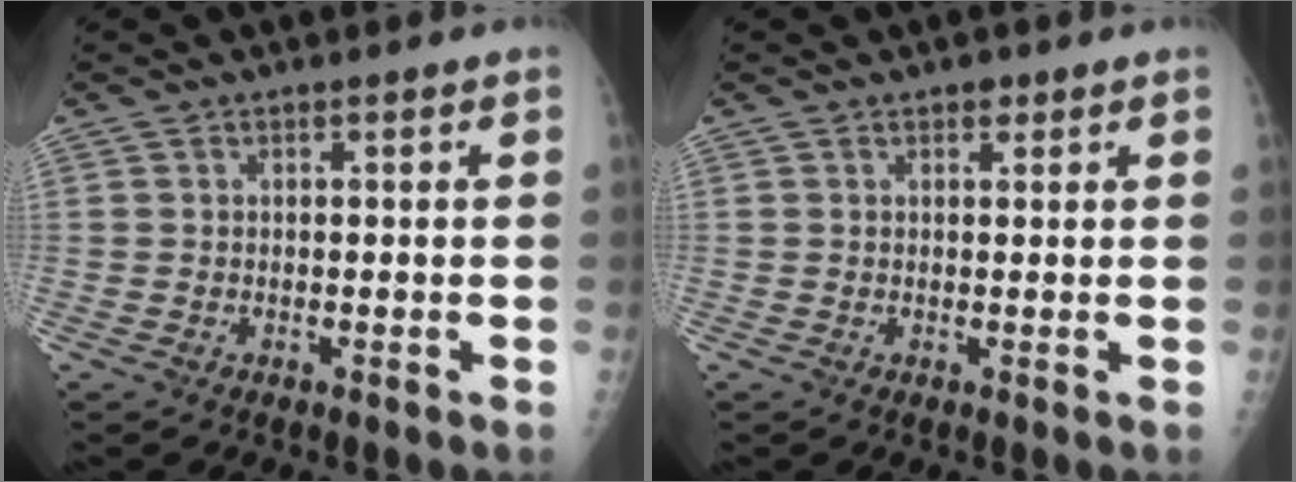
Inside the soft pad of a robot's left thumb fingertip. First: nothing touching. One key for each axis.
{"total": 1.3, "fx": 0.9, "fy": 0.8, "fz": 0.6, "tx": 0.002, "ty": -0.003, "tz": 0.009}